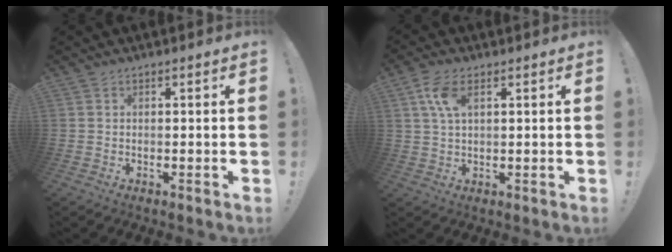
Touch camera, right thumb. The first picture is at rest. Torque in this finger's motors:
{"motor_torque": [-0.40, 0.56, 0.04, 0.44, -0.01]}